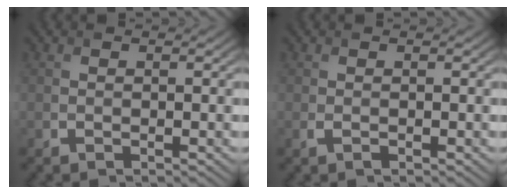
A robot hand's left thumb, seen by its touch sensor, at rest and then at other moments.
{"total": 0.5, "force": [-0.1, 0.2, 0.4], "torque": [-0.011, -0.003, -0.001]}